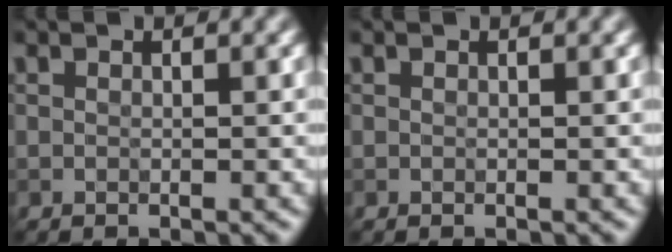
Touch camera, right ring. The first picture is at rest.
{"total": 0.0}